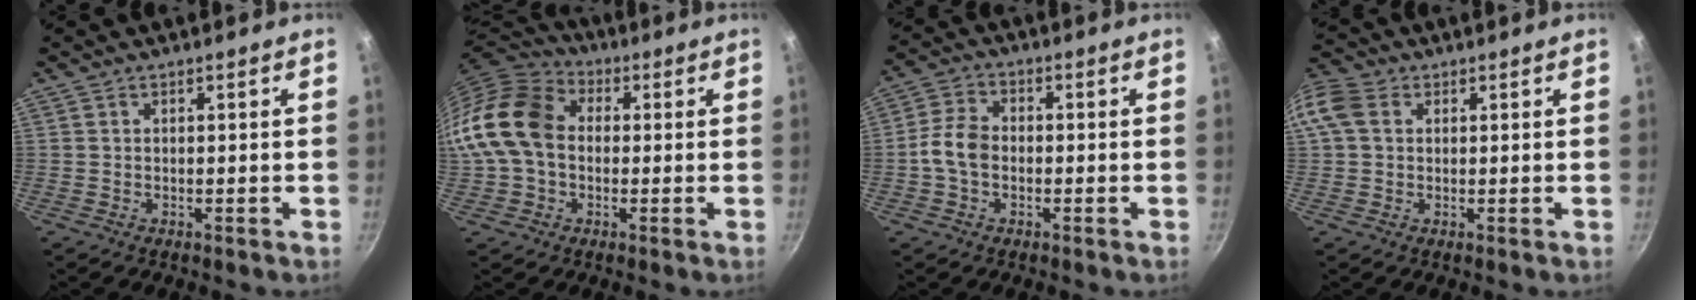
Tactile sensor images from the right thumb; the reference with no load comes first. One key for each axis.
{"total": 16.7, "fx": 0.6, "fy": 12.5, "fz": 11.1, "tx": -0.198, "ty": 0.035, "tz": -0.003}
{"total": 6.3, "fx": -1.1, "fy": 4.5, "fz": 4.3, "tx": -0.078, "ty": 0.025, "tz": -0.032}
{"total": 8.2, "fx": 2.0, "fy": 6.2, "fz": 5.0, "tx": -0.107, "ty": 0.018, "tz": 0.026}